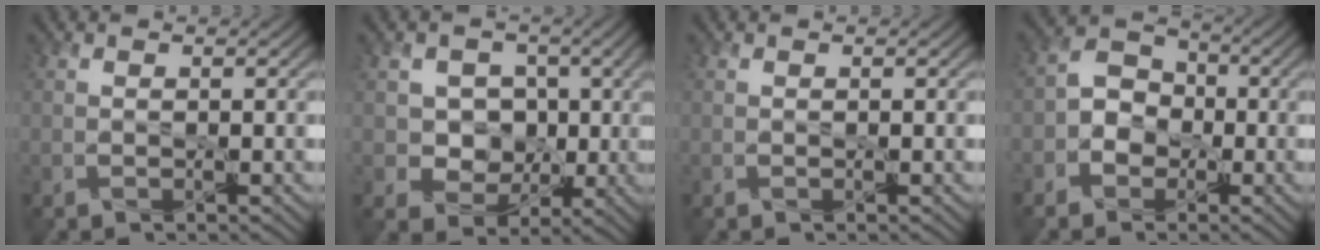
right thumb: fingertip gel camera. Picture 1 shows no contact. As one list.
[{"total": 7.5, "force": [0.3, 6.3, 3.9], "torque": [-0.081, -0.005, -0.010]}, {"total": 0.0}, {"total": 5.1, "force": [-2.0, 4.0, 2.4], "torque": [-0.044, 0.007, -0.054]}]